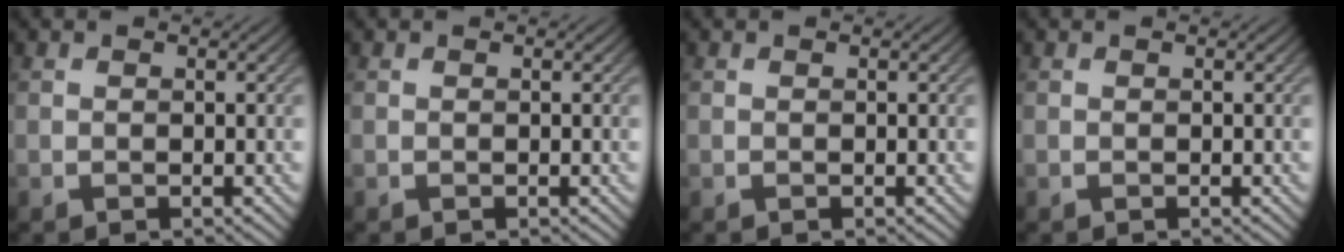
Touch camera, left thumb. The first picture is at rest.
{"total": 0.0}
{"total": 0.0}
{"total": 0.0}